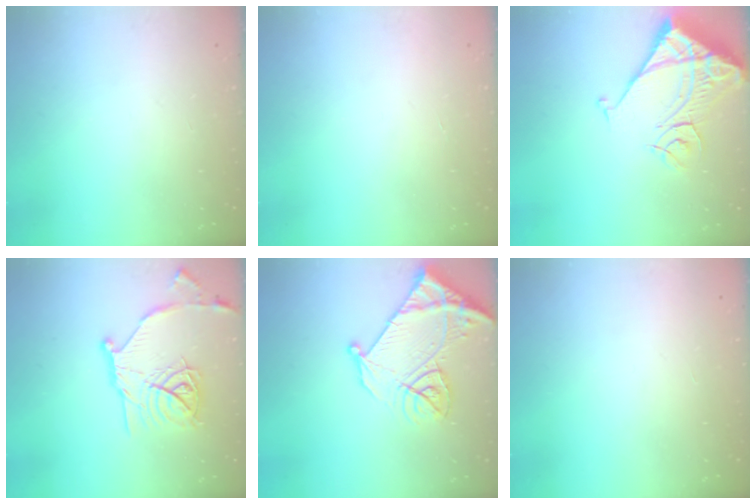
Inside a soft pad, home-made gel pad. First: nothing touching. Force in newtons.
{"total": 1.6, "press": 1.5, "slide": 0.1}
{"total": 13.6, "press": 13.6, "slide": 1.6}
{"total": 19.6, "press": 19.5, "slide": 1.7}
{"total": 17.4, "press": 17.3, "slide": 1.8}
{"total": 1.5, "press": 1.5, "slide": 0.1}